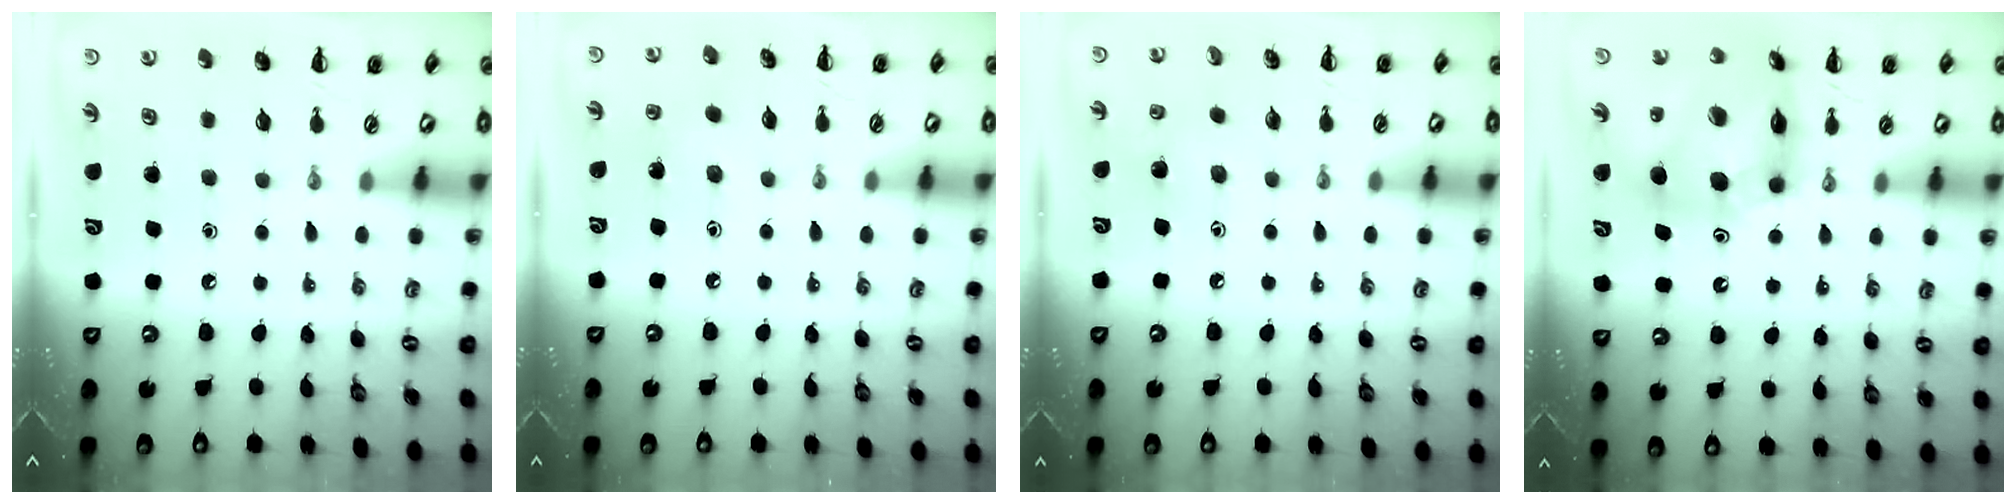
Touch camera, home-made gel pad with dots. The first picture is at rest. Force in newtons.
{"total": 3.0, "press": 2.9, "slide": 0.9}
{"total": 3.9, "press": 3.7, "slide": 1.1}
{"total": 13.4, "press": 13.0, "slide": 3.4}